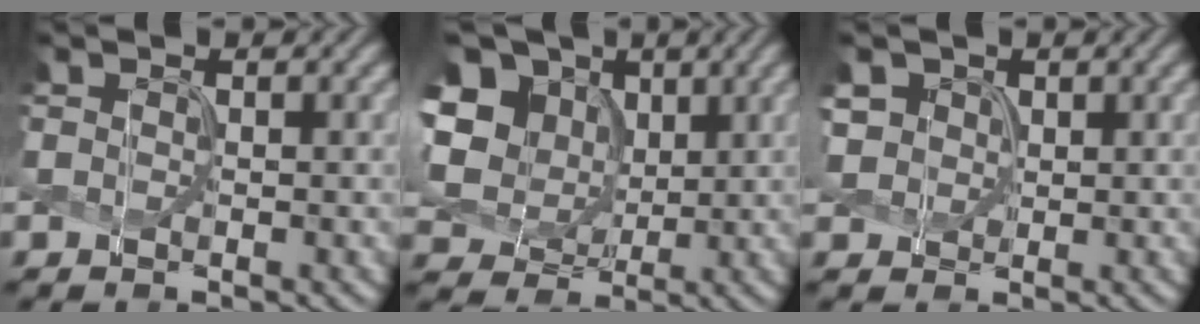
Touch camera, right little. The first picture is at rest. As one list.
[{"total": 12.1, "force": [3.6, 9.7, 6.3], "torque": [-0.161, 0.024, 0.066]}, {"total": 2.3, "force": [0.8, 2.0, 0.8], "torque": [-0.027, -0.001, 0.017]}]